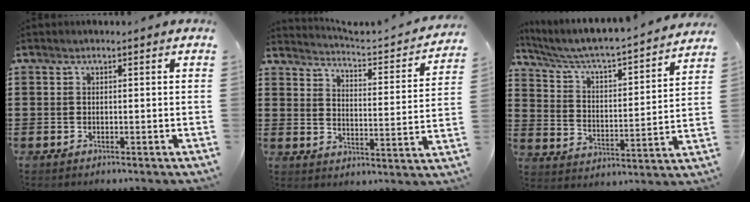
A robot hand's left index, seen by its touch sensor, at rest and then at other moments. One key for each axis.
{"total": 2.8, "fx": 2.7, "fy": -0.4, "fz": 0.6, "tx": -0.032, "ty": -0.032, "tz": 0.037}
{"total": 3.8, "fx": 3.4, "fy": 0.3, "fz": 1.7, "tx": -0.052, "ty": -0.038, "tz": 0.046}